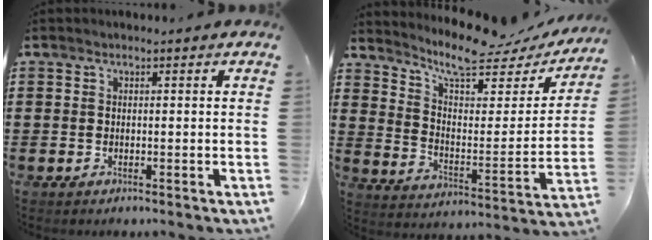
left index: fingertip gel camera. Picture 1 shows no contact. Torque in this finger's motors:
{"motor_torque": [2.14, 0.00, 0.26, 0.03]}